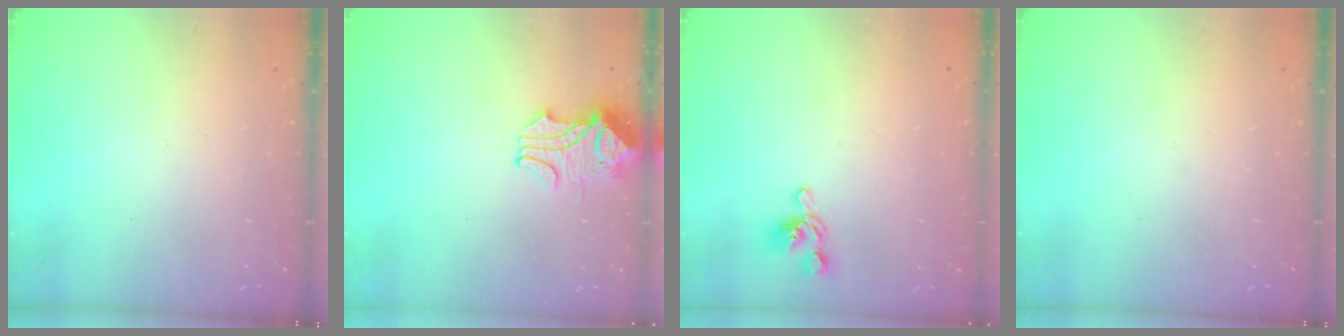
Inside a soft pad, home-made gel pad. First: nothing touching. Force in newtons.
{"total": 2.1, "press": 1.9, "slide": 0.9}
{"total": 1.5, "press": 1.2, "slide": 1.0}
{"total": 0.0}